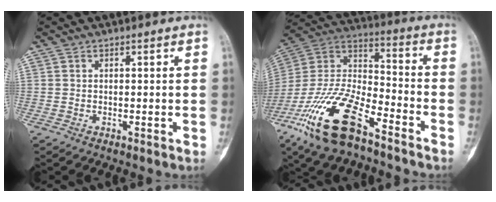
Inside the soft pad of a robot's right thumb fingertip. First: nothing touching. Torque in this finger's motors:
{"motor_torque": [1.06, -0.27, 1.88, -0.89, 0.61]}